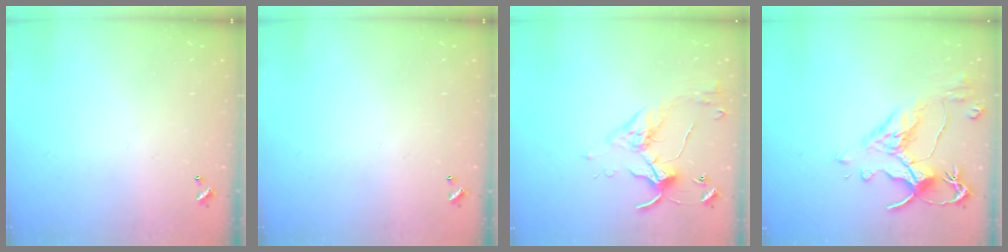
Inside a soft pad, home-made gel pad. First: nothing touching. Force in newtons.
{"total": 0.0}
{"total": 3.9, "press": 3.9, "slide": 0.1}
{"total": 6.2, "press": 6.0, "slide": 1.6}